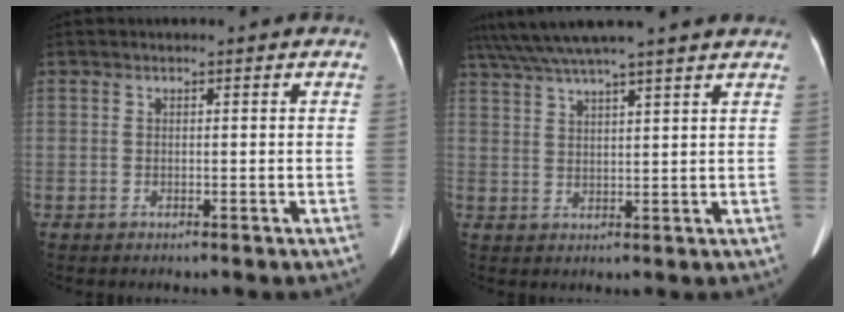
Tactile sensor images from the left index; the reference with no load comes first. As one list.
[{"total": 12.6, "force": [11.0, -1.0, 6.0], "torque": [-0.112, 0.036, 0.159]}]